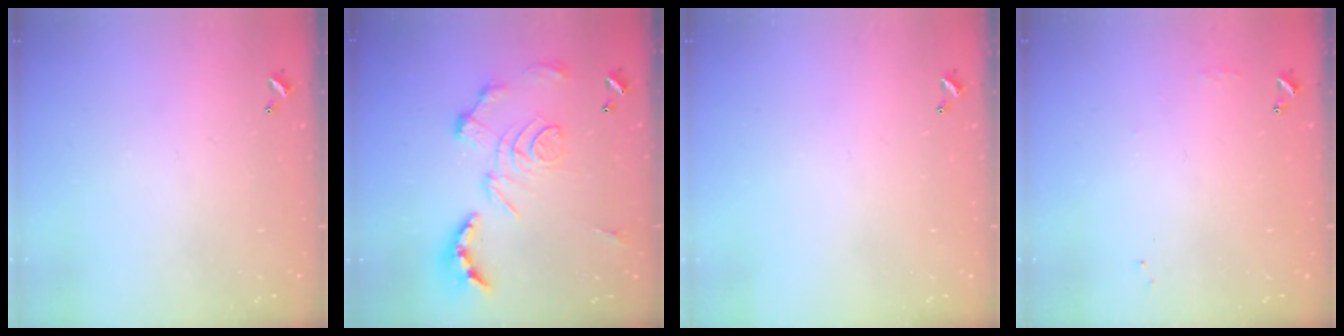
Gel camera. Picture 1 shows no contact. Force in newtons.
{"total": 3.4, "press": 2.7, "slide": 2.0}
{"total": 0.0}
{"total": 4.3, "press": 4.3, "slide": 0.6}